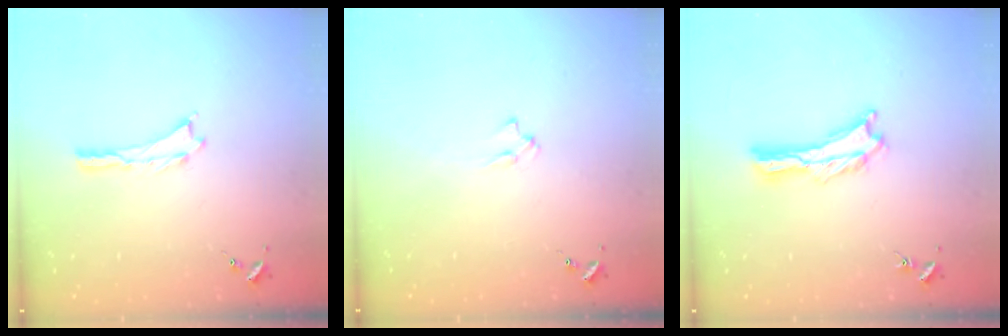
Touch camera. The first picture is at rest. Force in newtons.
{"total": 1.3, "press": 1.3, "slide": 0.3}
{"total": 1.8, "press": 1.8, "slide": 0.2}